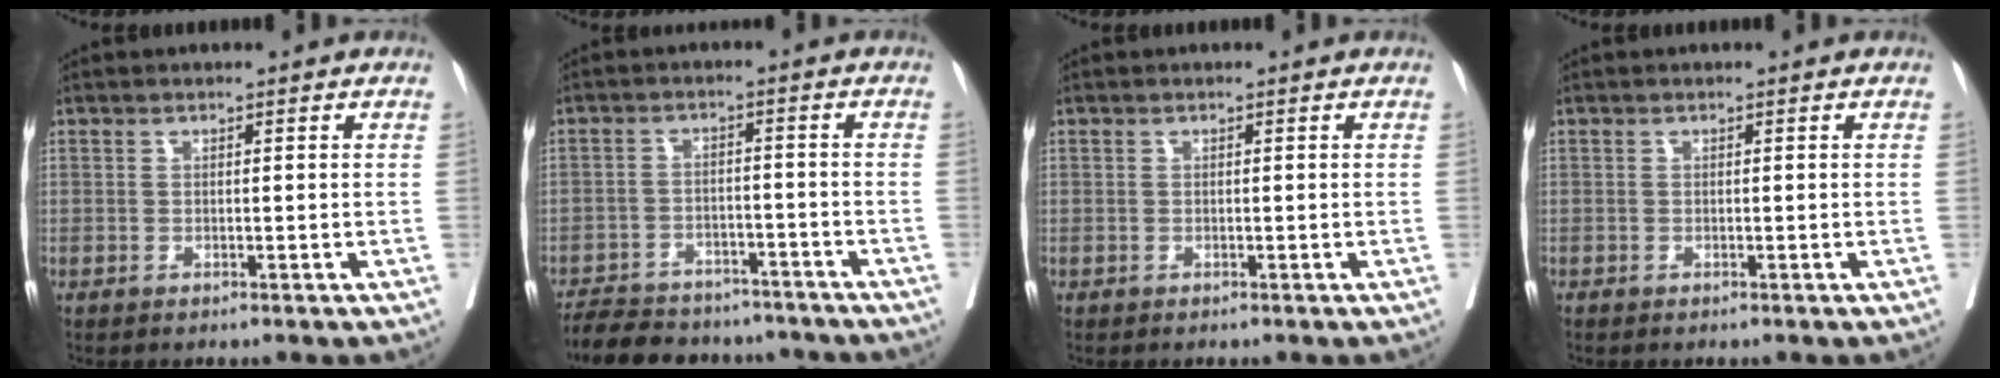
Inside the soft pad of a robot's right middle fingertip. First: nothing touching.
{"total": 14.1, "force": [-12.4, 5.0, 4.2], "torque": [-0.081, 0.008, -0.170]}
{"total": 0.0}
{"total": 0.0}